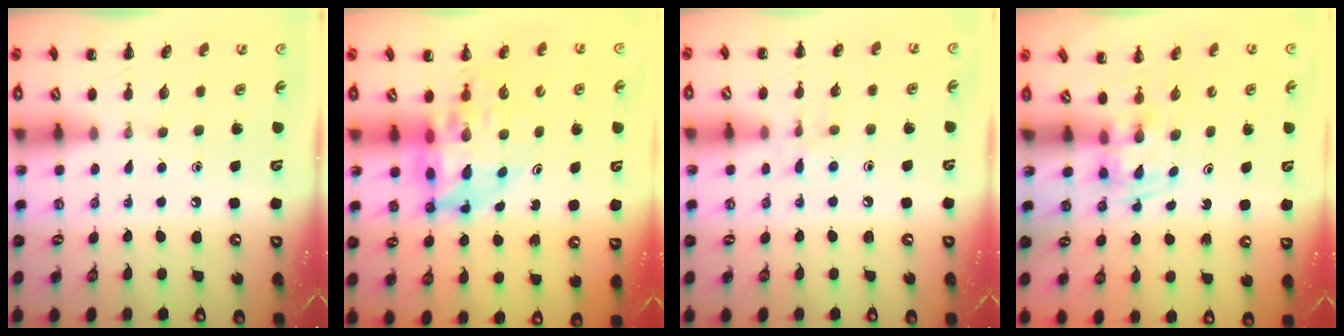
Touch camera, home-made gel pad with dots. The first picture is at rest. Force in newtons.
{"total": 10.7, "press": 10.2, "slide": 3.2}
{"total": 5.6, "press": 5.4, "slide": 1.5}
{"total": 1.2, "press": 1.0, "slide": 0.7}